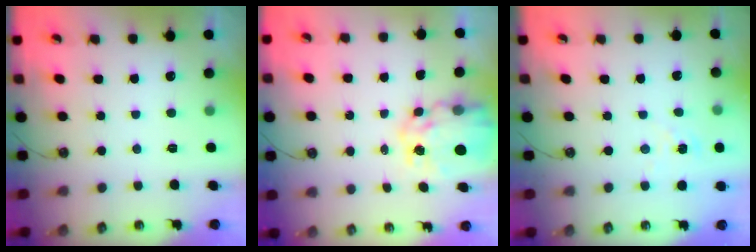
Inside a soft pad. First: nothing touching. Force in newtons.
{"total": 11.4, "press": 11.4, "slide": 0.9}
{"total": 1.0, "press": 1.0, "slide": 0.2}